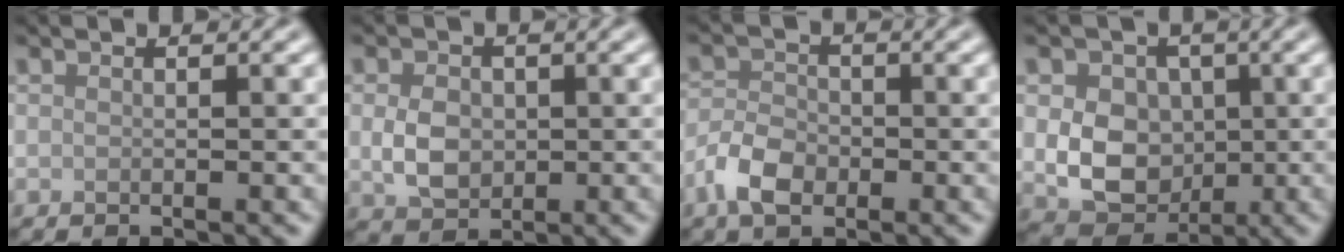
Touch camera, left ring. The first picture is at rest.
{"total": 3.5, "force": [0.0, 2.6, 2.2], "torque": [-0.047, -0.003, -0.003]}
{"total": 3.8, "force": [-1.9, 2.4, 2.3], "torque": [-0.042, 0.003, -0.044]}
{"total": 6.7, "force": [-0.2, 5.2, 4.2], "torque": [-0.063, -0.004, -0.010]}